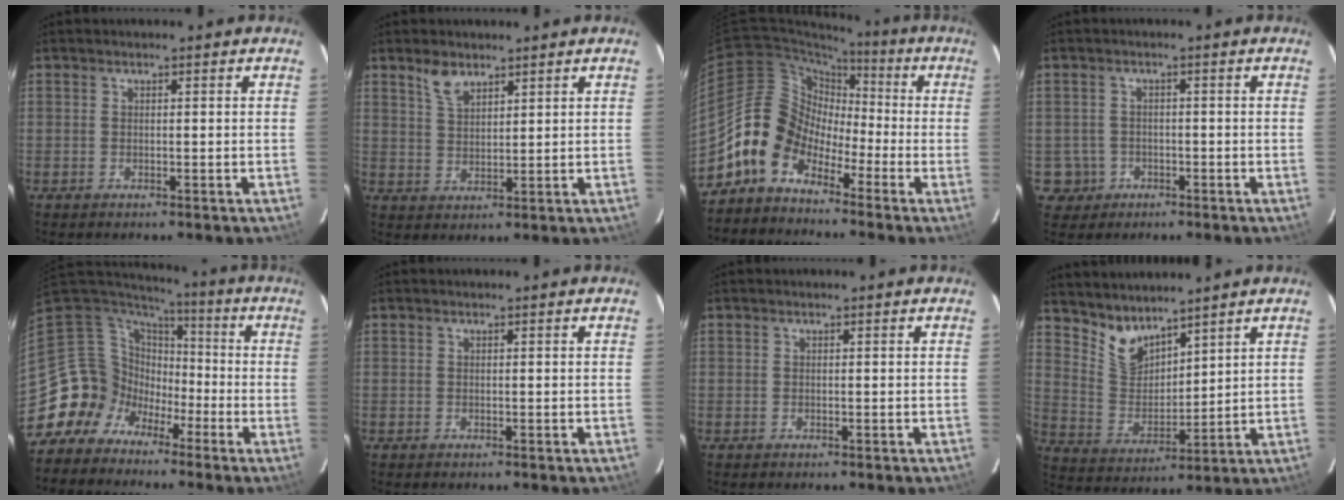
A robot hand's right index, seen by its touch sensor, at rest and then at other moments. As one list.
[{"total": 4.4, "force": [3.2, 2.0, 2.2], "torque": [-0.041, 0.003, 0.064]}, {"total": 10.5, "force": [-5.6, 8.2, 3.4], "torque": [-0.068, 0.037, -0.125]}, {"total": 4.4, "force": [-1.4, 4.2, 0.1], "torque": [-0.012, 0.017, -0.018]}, {"total": 11.8, "force": [-5.9, 10.0, 2.1], "torque": [-0.067, 0.031, -0.119]}, {"total": 0.0}, {"total": 0.0}, {"total": 8.1, "force": [6.9, 3.3, 2.8], "torque": [-0.053, -0.002, 0.145]}]